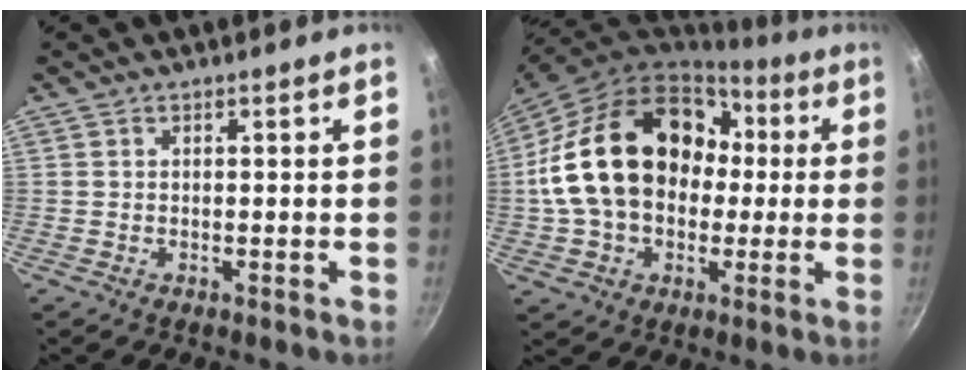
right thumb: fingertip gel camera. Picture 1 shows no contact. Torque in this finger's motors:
{"motor_torque": [0.62, 4.38, 2.43, -0.34, 0.89]}